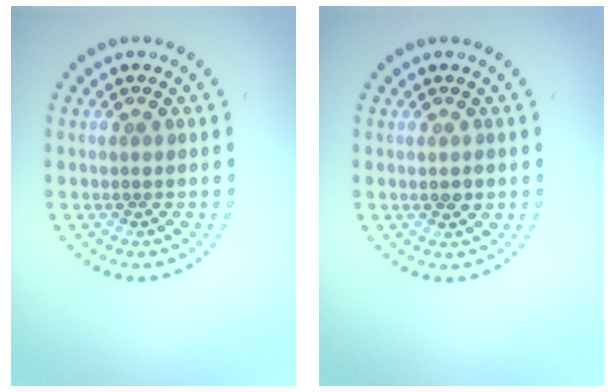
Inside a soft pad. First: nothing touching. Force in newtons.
{"total": 1.3, "press": 1.2, "slide": 0.4}